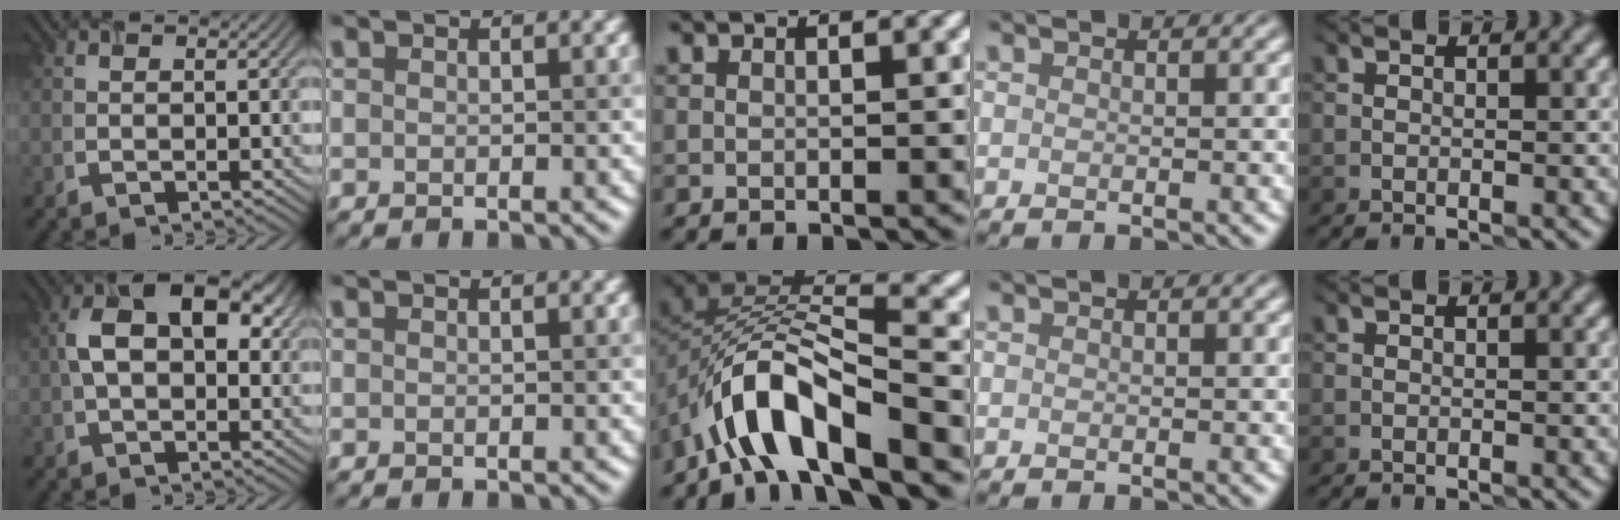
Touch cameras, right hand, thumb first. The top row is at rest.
{"thumb": {"total": 10.6, "force": [1.8, 6.4, 8.3], "torque": [-0.150, 0.012, 0.024]}, "middle": {"total": 8.4, "force": [-5.1, 3.0, 6.0], "torque": [-0.100, 0.008, -0.099]}}